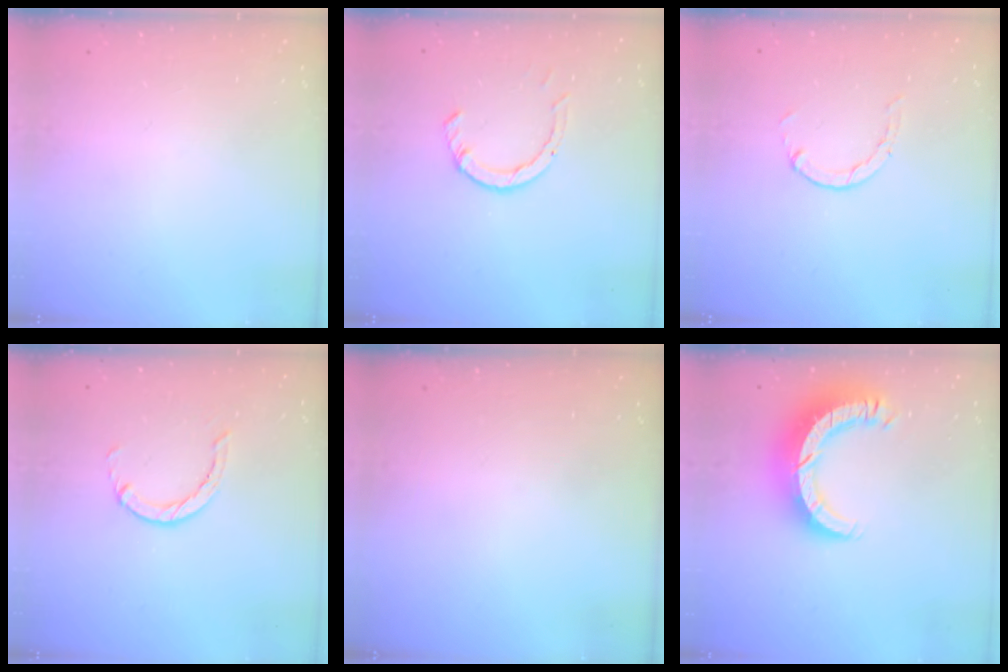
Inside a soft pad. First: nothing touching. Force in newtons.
{"total": 4.2, "press": 4.1, "slide": 0.4}
{"total": 0.6, "press": 0.6, "slide": 0.2}
{"total": 1.4, "press": 1.4, "slide": 0.3}
{"total": 0.0}
{"total": 11.5, "press": 11.5, "slide": 1.1}